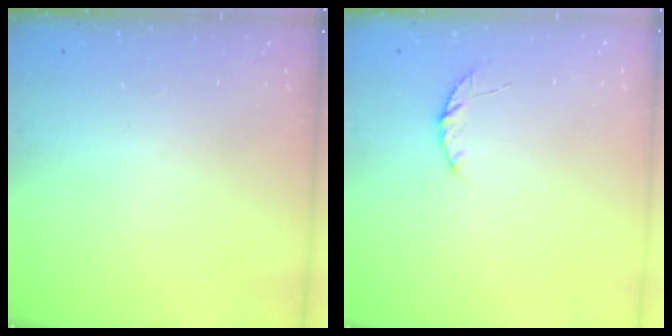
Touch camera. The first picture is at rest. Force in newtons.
{"total": 4.2, "press": 4.2, "slide": 0.5}